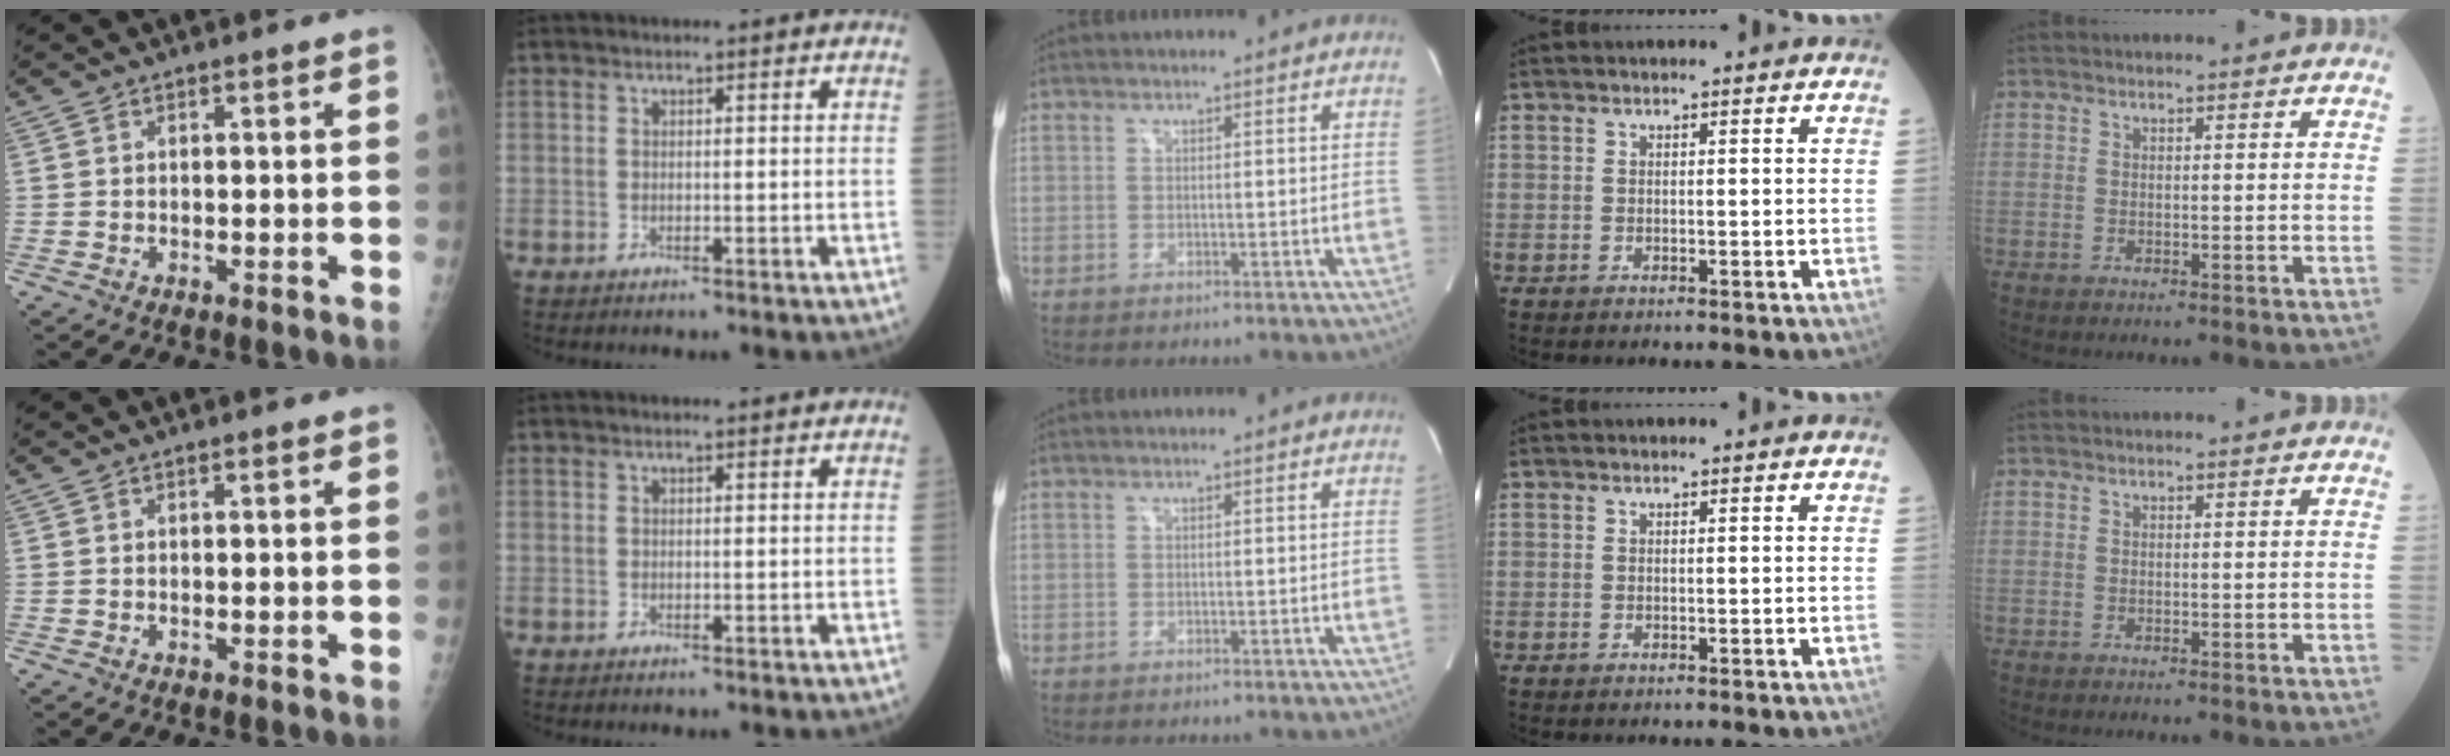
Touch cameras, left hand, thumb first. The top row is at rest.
{"thumb": {"total": 0.6, "force": [0.4, 0.1, 0.5], "torque": [-0.007, 0.000, 0.004]}, "index": {"total": 0.7, "force": [0.7, 0.0, 0.1], "torque": [-0.003, 0.002, 0.011]}}